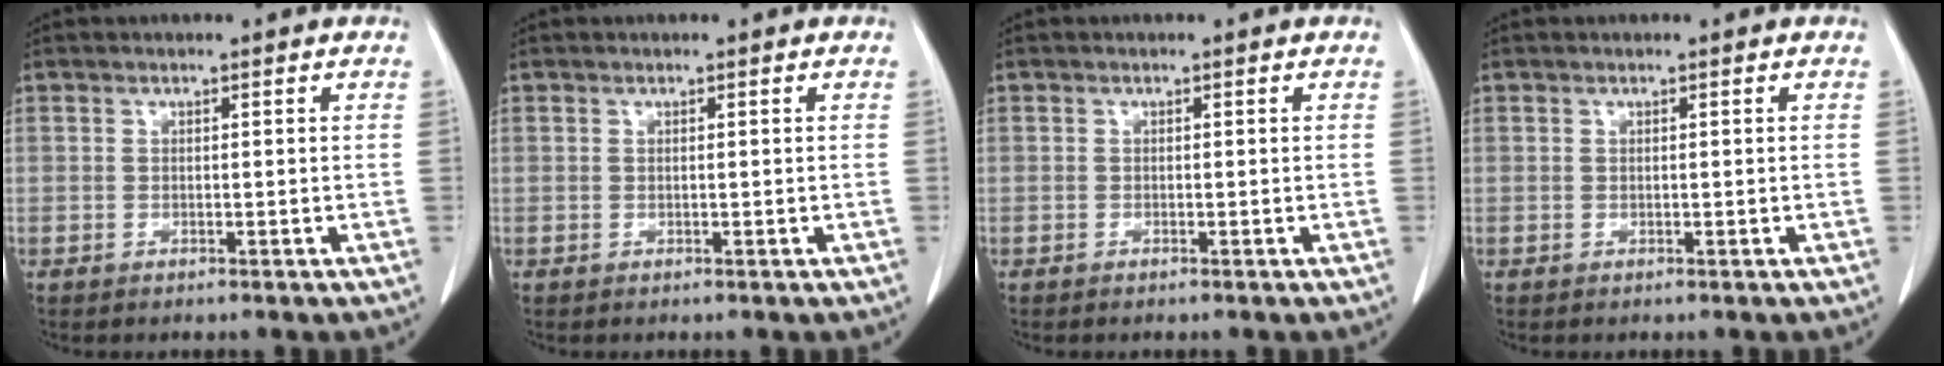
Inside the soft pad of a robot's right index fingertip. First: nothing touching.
{"total": 0.0}
{"total": 0.0}
{"total": 0.0}